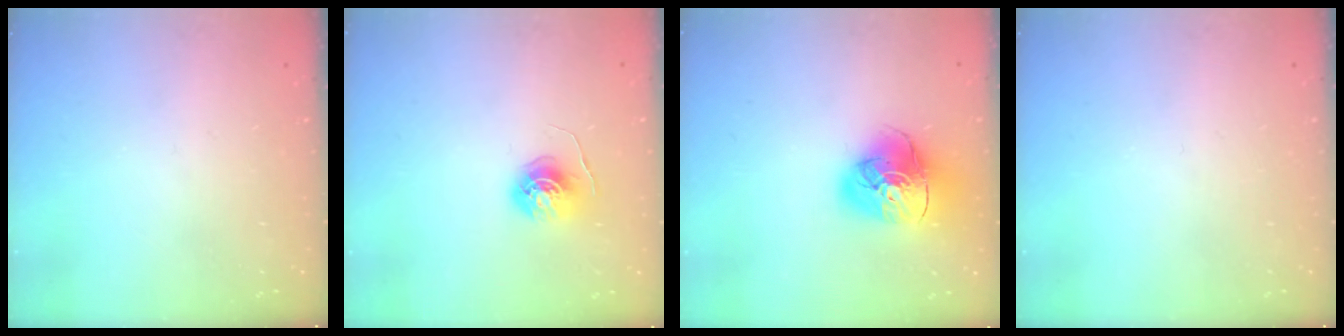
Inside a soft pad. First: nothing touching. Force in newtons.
{"total": 5.5, "press": 5.5, "slide": 0.3}
{"total": 15.2, "press": 15.1, "slide": 1.9}
{"total": 0.0}